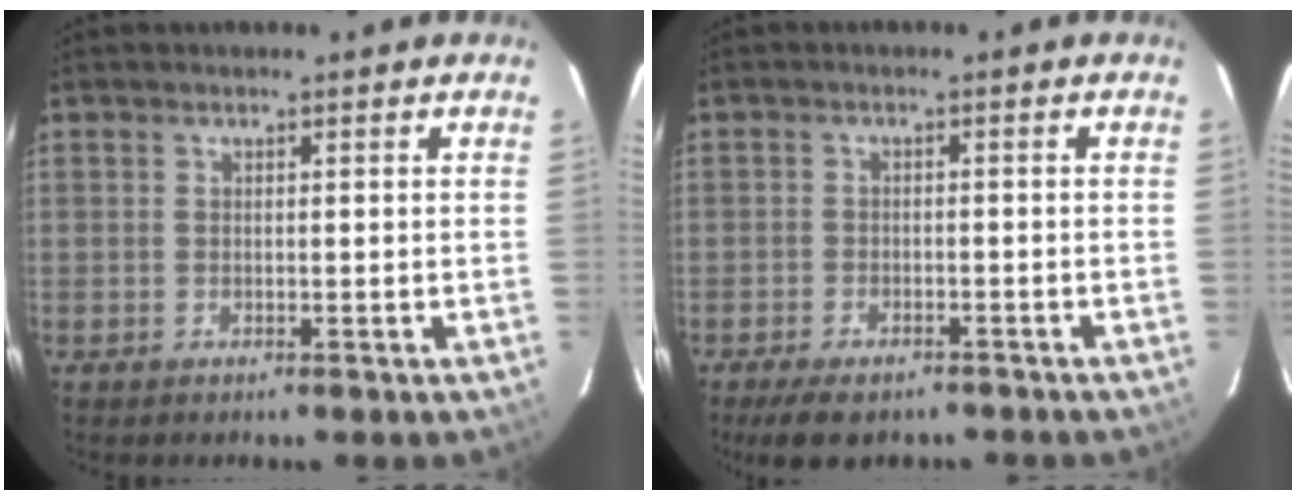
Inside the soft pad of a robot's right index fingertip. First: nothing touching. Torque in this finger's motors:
{"motor_torque": [0.50, -0.51, 0.02, -0.01]}